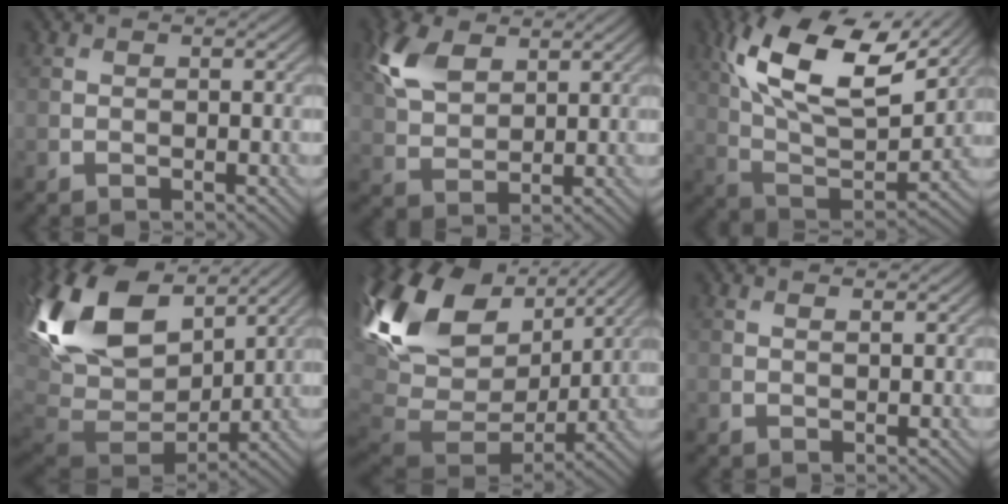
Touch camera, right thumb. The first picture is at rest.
{"total": 7.4, "force": [3.6, 4.3, 4.8], "torque": [-0.129, 0.009, 0.074]}
{"total": 16.0, "force": [8.1, 7.0, 11.9], "torque": [-0.251, 0.004, 0.147]}
{"total": 19.1, "force": [6.5, 11.6, 13.7], "torque": [-0.305, 0.013, 0.131]}
{"total": 18.1, "force": [5.2, 11.9, 12.6], "torque": [-0.289, -0.005, 0.106]}
{"total": 0.7, "force": [0.6, 0.0, 0.5], "torque": [-0.011, 0.002, 0.007]}